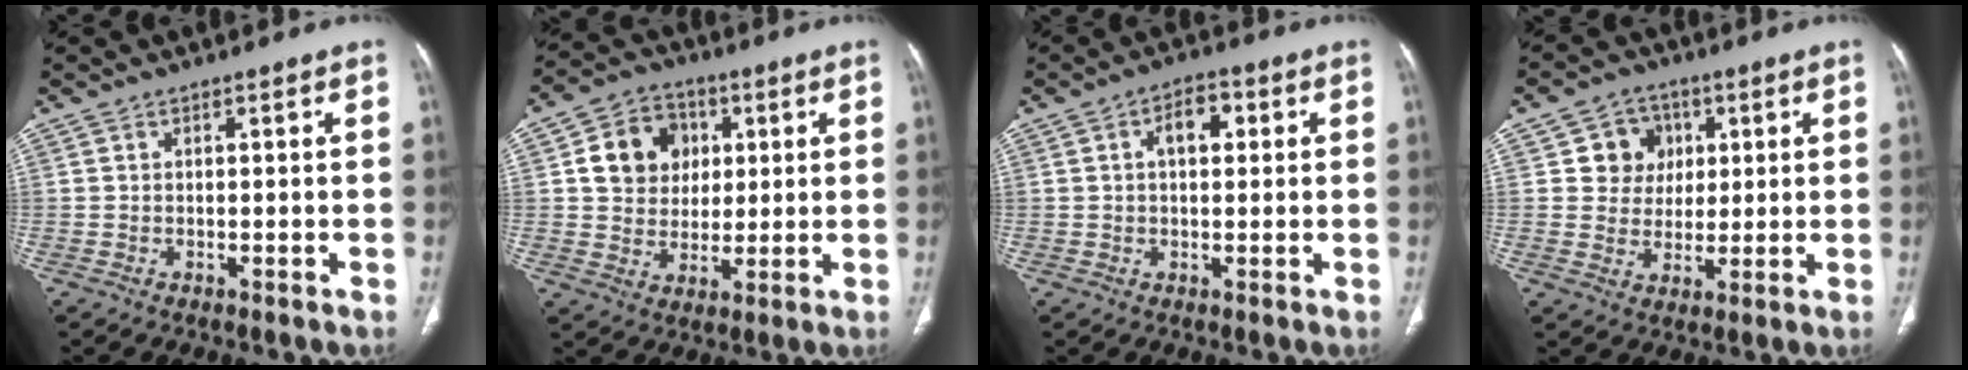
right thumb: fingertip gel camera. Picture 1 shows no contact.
{"total": 11.4, "force": [2.8, 9.6, 5.3], "torque": [-0.053, -0.002, 0.045]}
{"total": 5.3, "force": [1.3, 3.0, 4.2], "torque": [-0.056, 0.010, 0.015]}
{"total": 7.6, "force": [2.2, 7.0, 1.9], "torque": [0.012, 0.001, 0.033]}